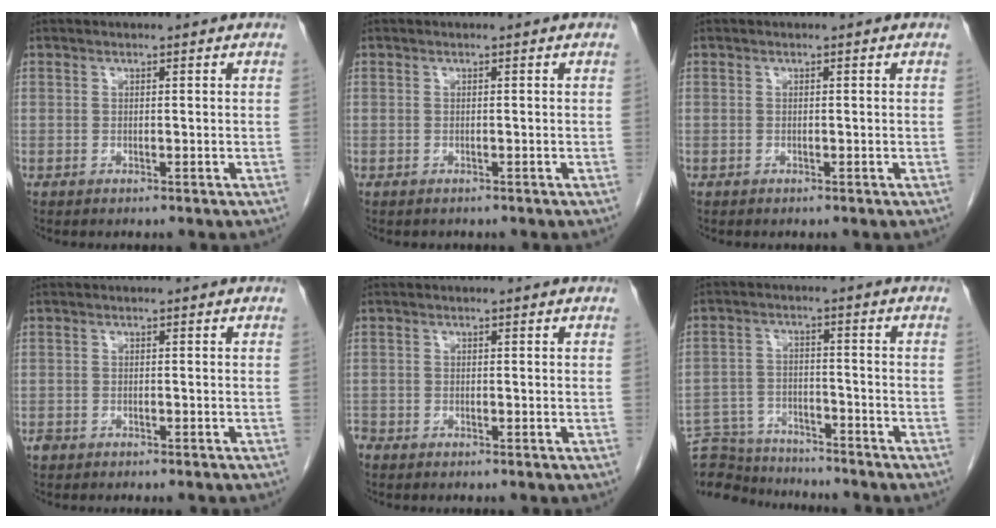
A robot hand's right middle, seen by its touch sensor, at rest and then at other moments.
{"total": 0.0}
{"total": 0.0}
{"total": 2.0, "force": [-1.7, 0.7, 0.7], "torque": [-0.009, -0.001, -0.022]}
{"total": 1.3, "force": [-1.2, 0.5, 0.2], "torque": [-0.010, -0.001, -0.023]}
{"total": 14.0, "force": [-13.3, 3.0, 2.9], "torque": [-0.063, 0.014, -0.204]}